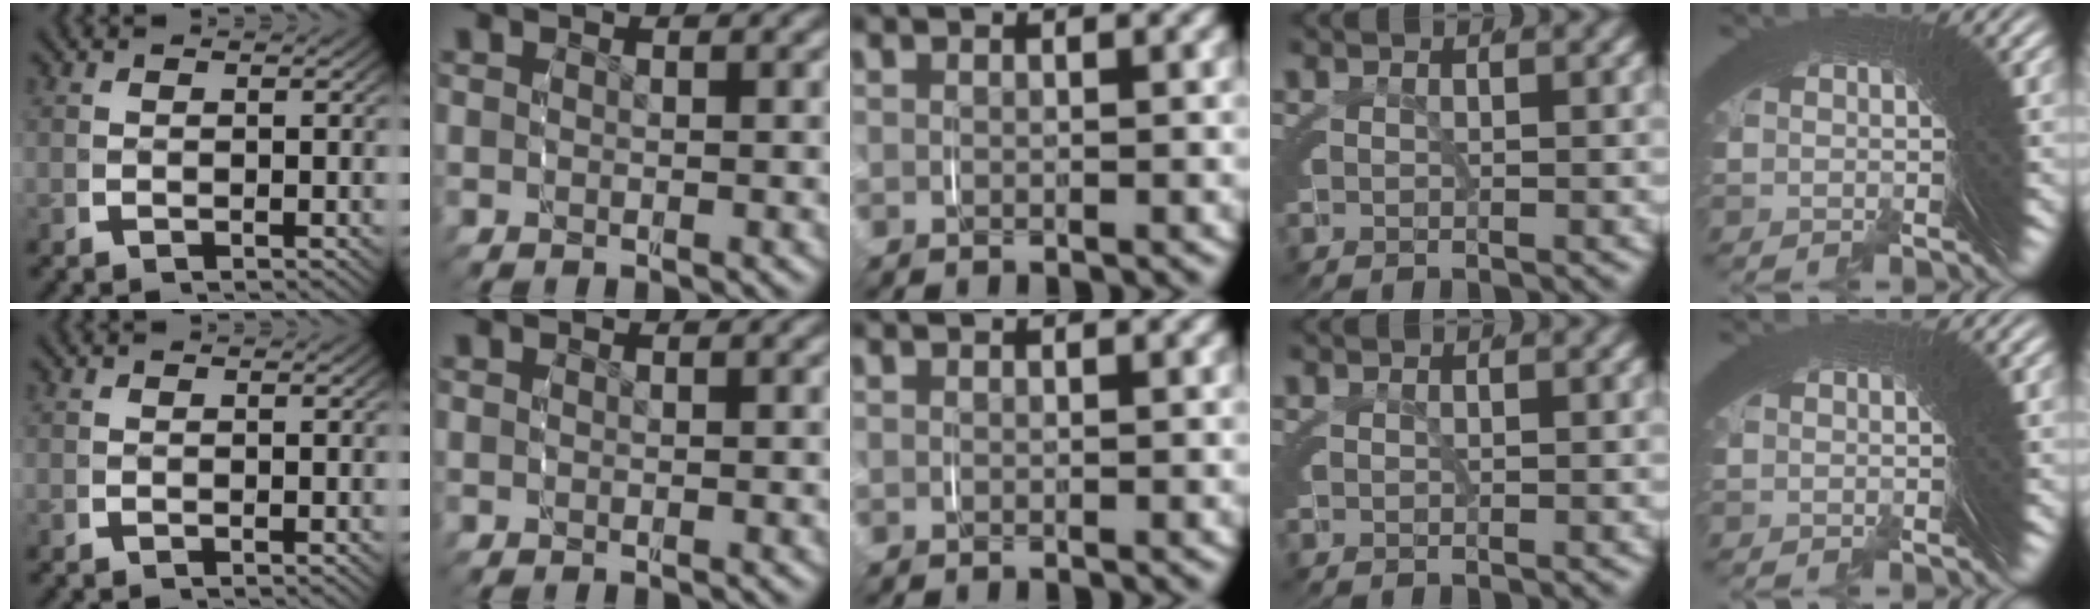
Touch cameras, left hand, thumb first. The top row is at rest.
{}